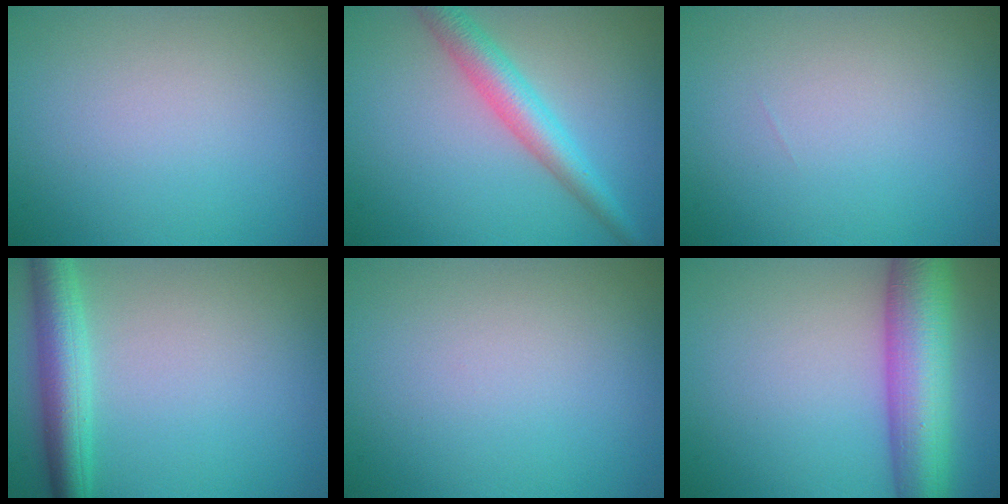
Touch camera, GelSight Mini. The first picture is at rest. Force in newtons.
{"total": 4.0, "press": 4.0, "slide": 0.1}
{"total": 0.0}
{"total": 4.4, "press": 4.4, "slide": 0.0}
{"total": 0.0}
{"total": 8.7, "press": 8.7, "slide": 0.4}